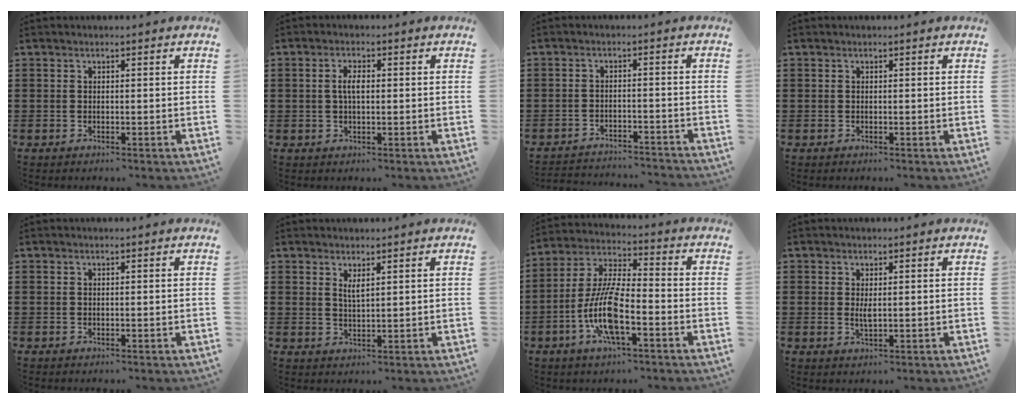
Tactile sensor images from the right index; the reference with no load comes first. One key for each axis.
{"total": 2.8, "fx": 0.2, "fy": 1.1, "fz": 2.6, "tx": -0.052, "ty": 0.004, "tz": 0.002}
{"total": 2.9, "fx": -2.9, "fy": 0.0, "fz": 0.1, "tx": -0.006, "ty": -0.001, "tz": -0.062}
{"total": 0.0}
{"total": 0.0}
{"total": 1.8, "fx": 1.2, "fy": 0.5, "fz": 1.3, "tx": -0.027, "ty": 0.003, "tz": 0.022}
{"total": 10.6, "fx": -3.9, "fy": 3.0, "fz": 9.4, "tx": -0.215, "ty": -0.008, "tz": -0.079}
{"total": 1.9, "fx": 0.3, "fy": 0.6, "fz": 1.8, "tx": -0.035, "ty": 0.001, "tz": 0.005}